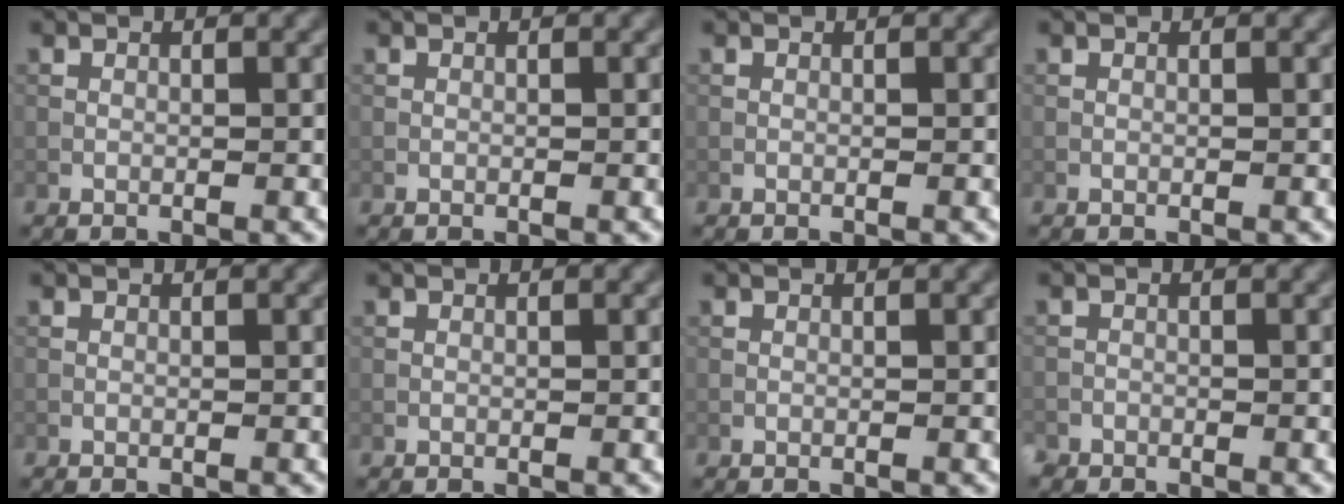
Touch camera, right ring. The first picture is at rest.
{"total": 0.0}
{"total": 0.0}
{"total": 0.0}
{"total": 0.0}
{"total": 0.0}
{"total": 0.0}
{"total": 1.1, "force": [-0.9, 0.6, -0.1], "torque": [-0.001, 0.002, -0.018]}